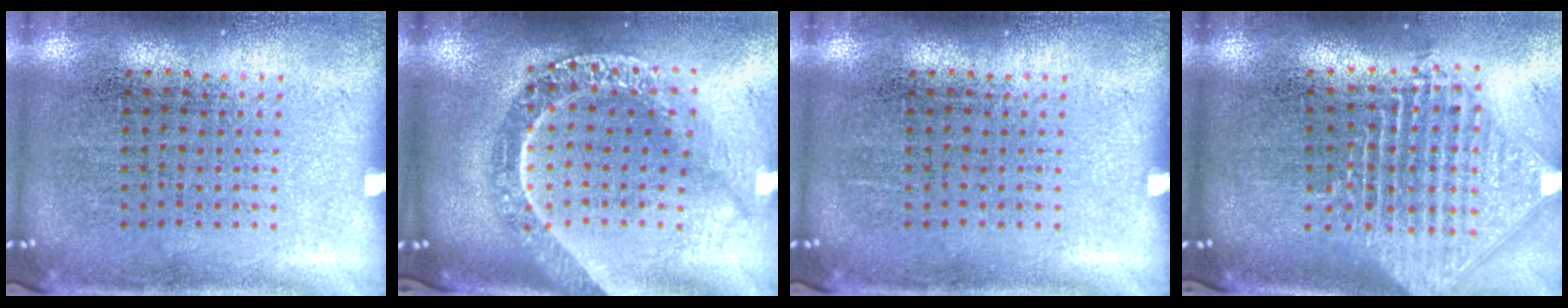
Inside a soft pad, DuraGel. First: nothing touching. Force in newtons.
{"total": 2.7, "press": 2.2, "slide": 1.6}
{"total": 0.0}
{"total": 2.3, "press": 1.8, "slide": 1.5}